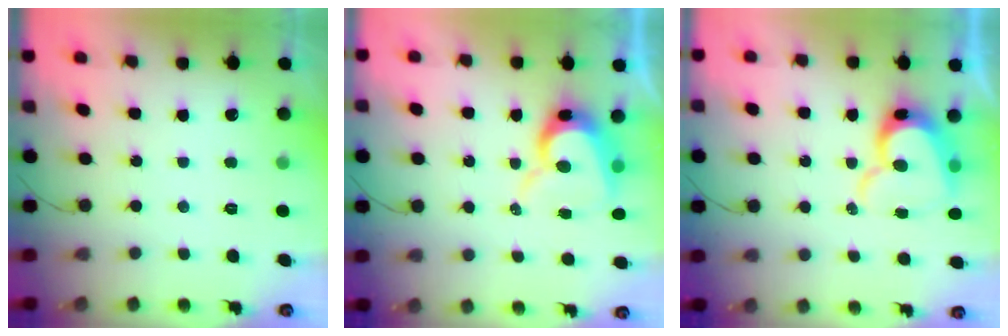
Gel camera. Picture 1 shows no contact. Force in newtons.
{"total": 11.4, "press": 11.4, "slide": 1.1}
{"total": 13.2, "press": 13.2, "slide": 1.1}